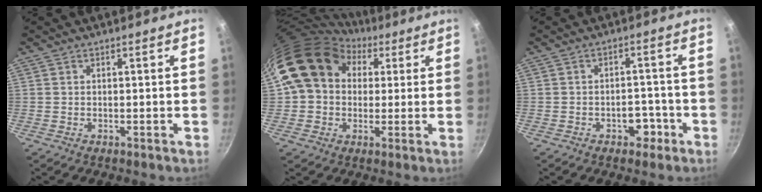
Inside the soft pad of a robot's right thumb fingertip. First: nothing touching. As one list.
[{"total": 16.4, "force": [5.3, 12.9, 8.7], "torque": [-0.129, 0.021, 0.081]}, {"total": 4.4, "force": [-2.2, 3.0, 2.4], "torque": [-0.007, 0.022, -0.024]}]